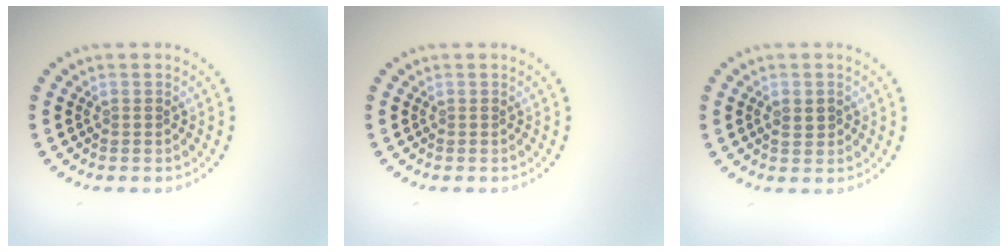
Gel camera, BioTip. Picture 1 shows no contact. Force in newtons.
{"total": 0.0}
{"total": 1.2, "press": 1.2, "slide": 0.0}